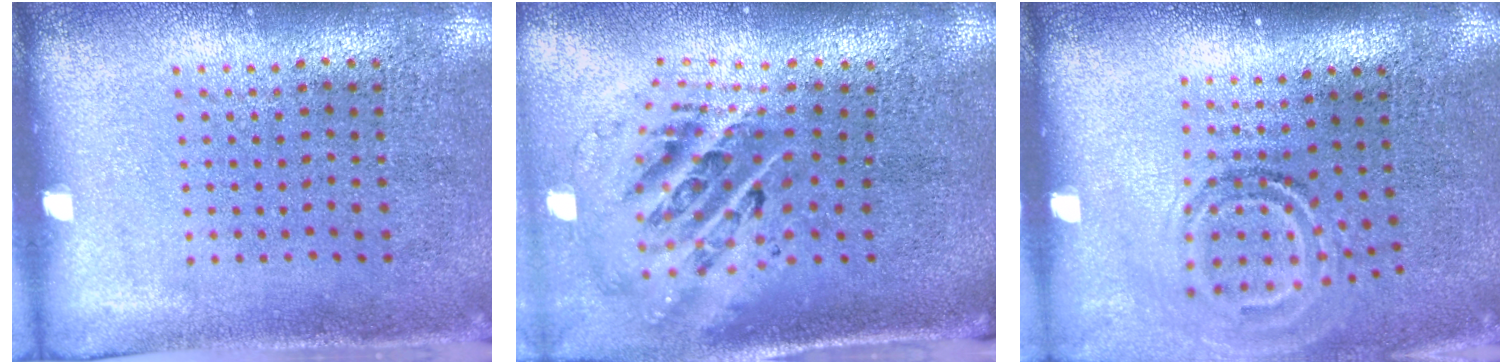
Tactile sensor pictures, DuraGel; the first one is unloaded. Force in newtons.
{"total": 2.5, "press": 1.7, "slide": 1.8}
{"total": 1.9, "press": 1.2, "slide": 1.5}